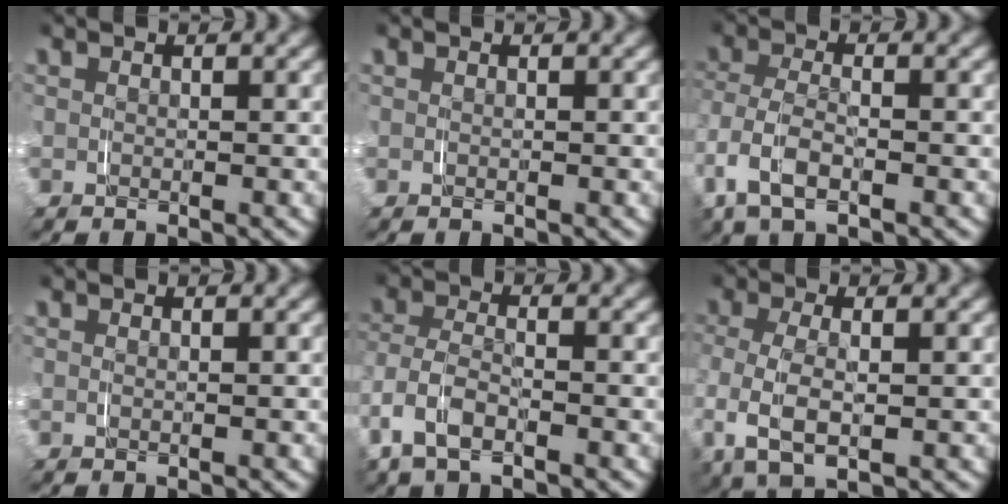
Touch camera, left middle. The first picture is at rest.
{"total": 0.0}
{"total": 4.3, "force": [-1.4, 2.4, 3.3], "torque": [-0.090, -0.010, -0.020]}
{"total": 0.0}
{"total": 3.9, "force": [-1.6, 2.4, 2.6], "torque": [-0.075, -0.010, -0.025]}
{"total": 5.0, "force": [-0.4, 2.6, 4.2], "torque": [-0.107, -0.007, 0.000]}